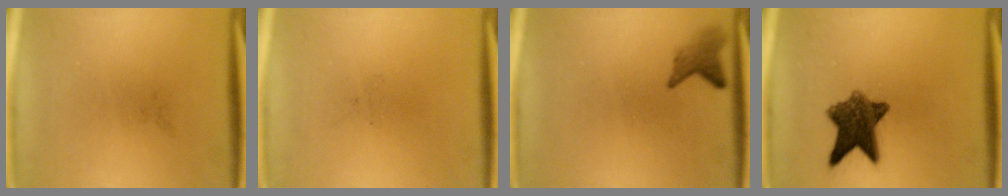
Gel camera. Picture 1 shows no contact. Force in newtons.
{"total": 0.0}
{"total": 2.4}
{"total": 8.8}